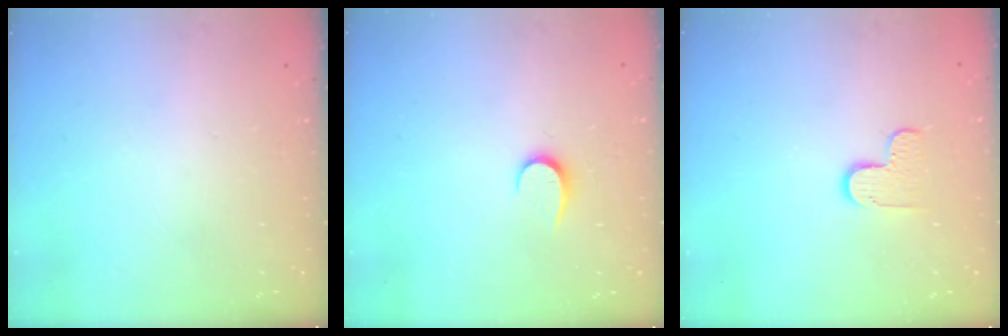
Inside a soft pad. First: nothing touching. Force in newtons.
{"total": 5.0, "press": 5.0, "slide": 0.5}
{"total": 6.1, "press": 6.1, "slide": 0.4}